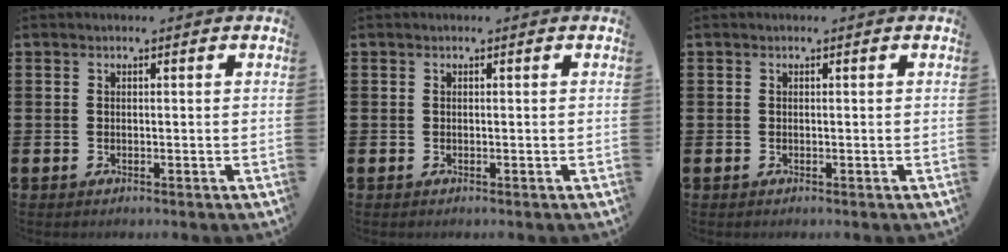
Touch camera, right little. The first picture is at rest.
{"total": 0.0}
{"total": 0.0}